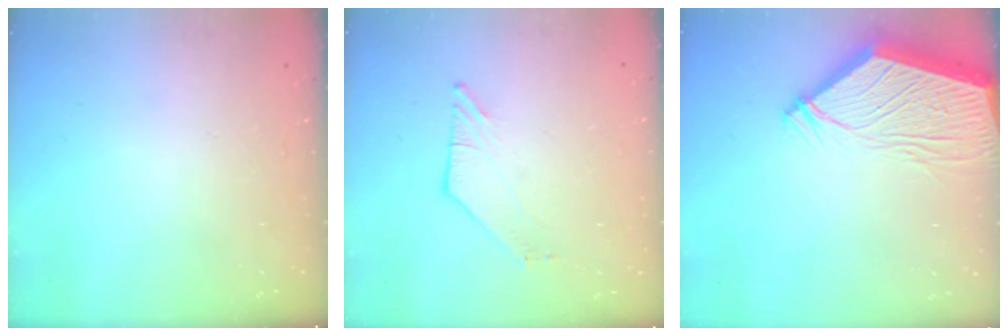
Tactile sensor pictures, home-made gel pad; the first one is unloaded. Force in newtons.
{"total": 3.6, "press": 3.6, "slide": 0.4}
{"total": 12.0, "press": 11.9, "slide": 1.5}